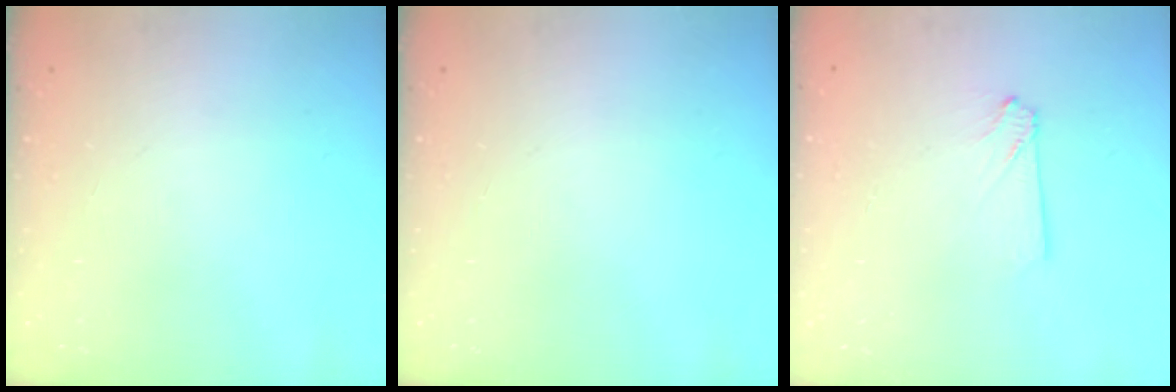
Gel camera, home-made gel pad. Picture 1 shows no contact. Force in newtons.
{"total": 0.0}
{"total": 2.9, "press": 2.9, "slide": 0.4}